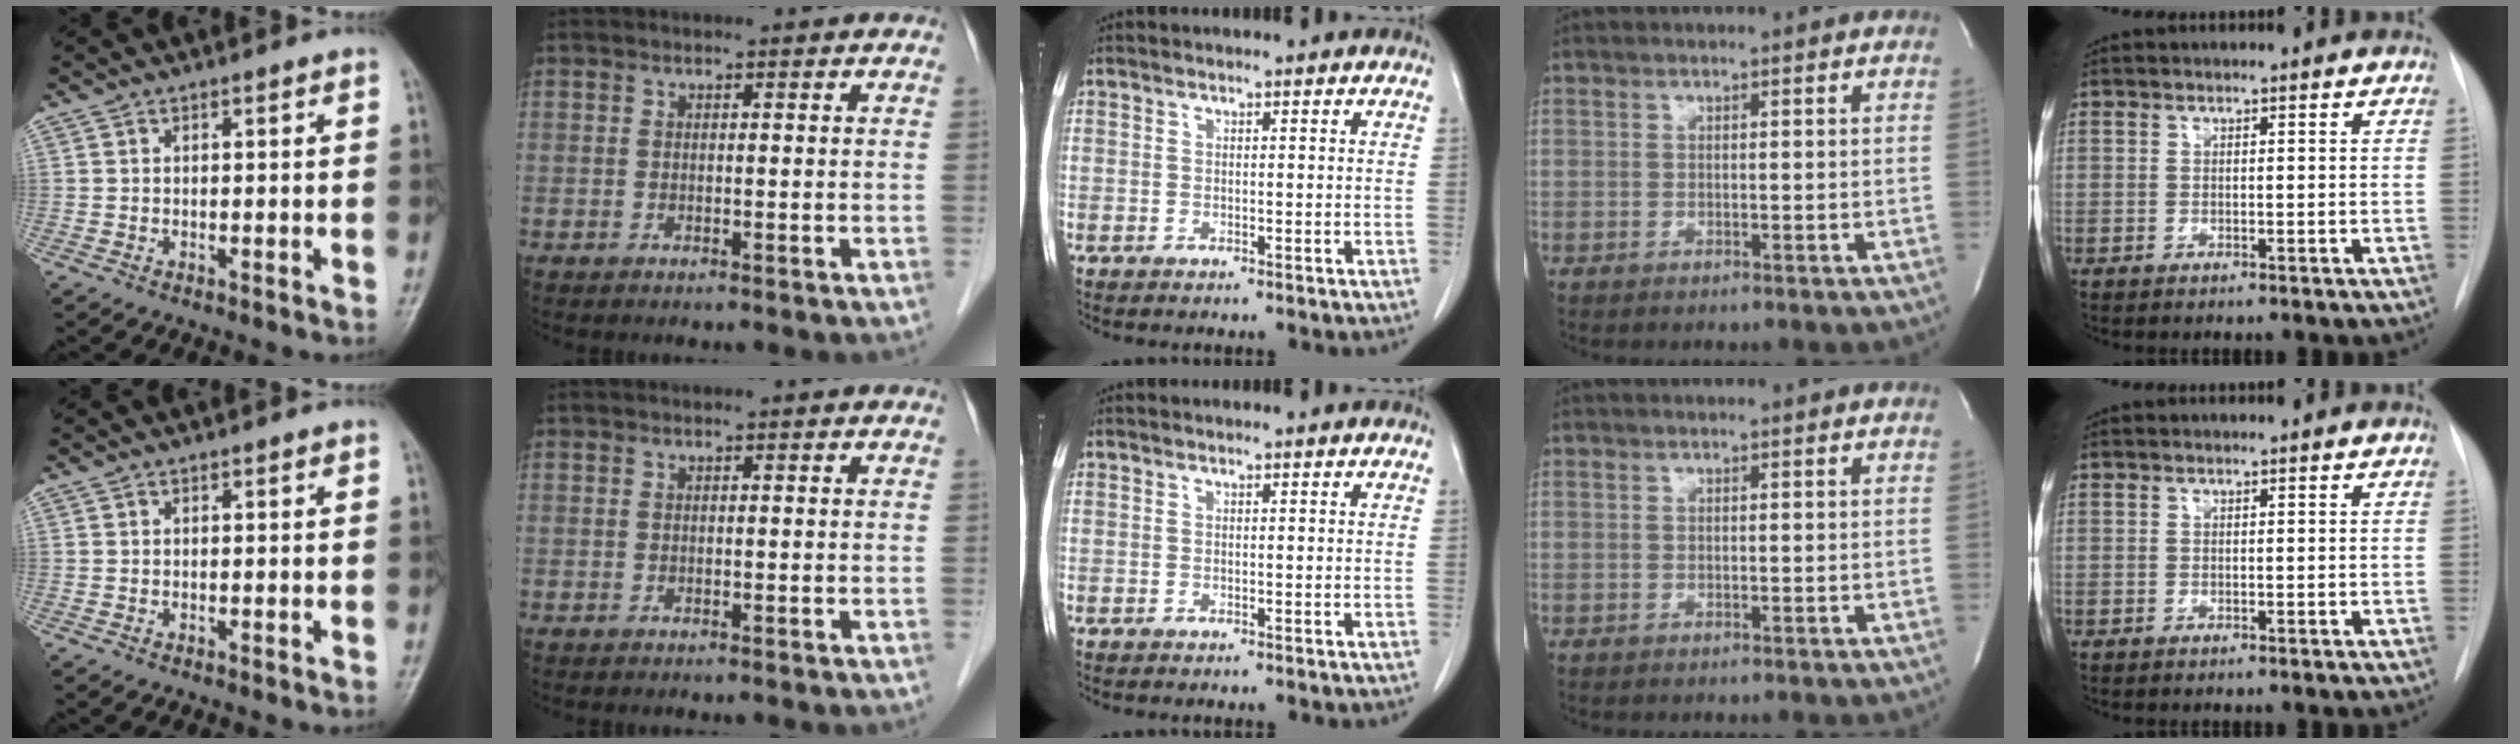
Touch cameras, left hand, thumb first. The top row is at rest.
{}